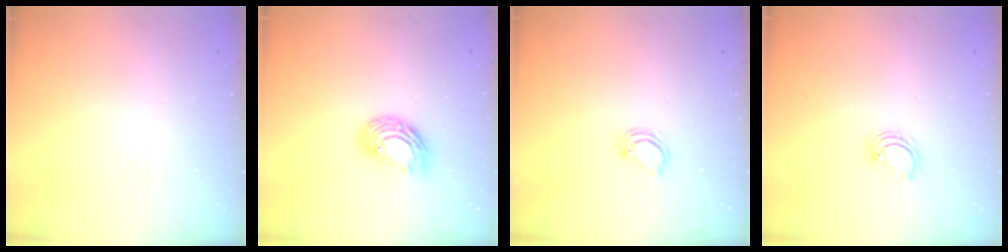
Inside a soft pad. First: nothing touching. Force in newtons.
{"total": 9.8, "press": 9.8, "slide": 0.6}
{"total": 2.8, "press": 2.8, "slide": 0.2}
{"total": 3.1, "press": 3.1, "slide": 0.4}